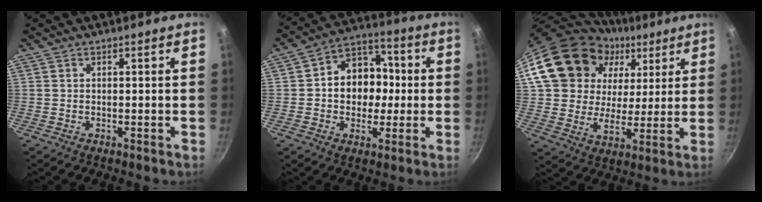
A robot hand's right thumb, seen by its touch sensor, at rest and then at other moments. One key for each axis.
{"total": 12.9, "fx": 0.1, "fy": 10.4, "fz": 7.6, "tx": -0.066, "ty": 0.028, "tz": -0.012}
{"total": 22.8, "fx": 9.5, "fy": 17.3, "fz": 11.4, "tx": -0.181, "ty": 0.002, "tz": 0.166}